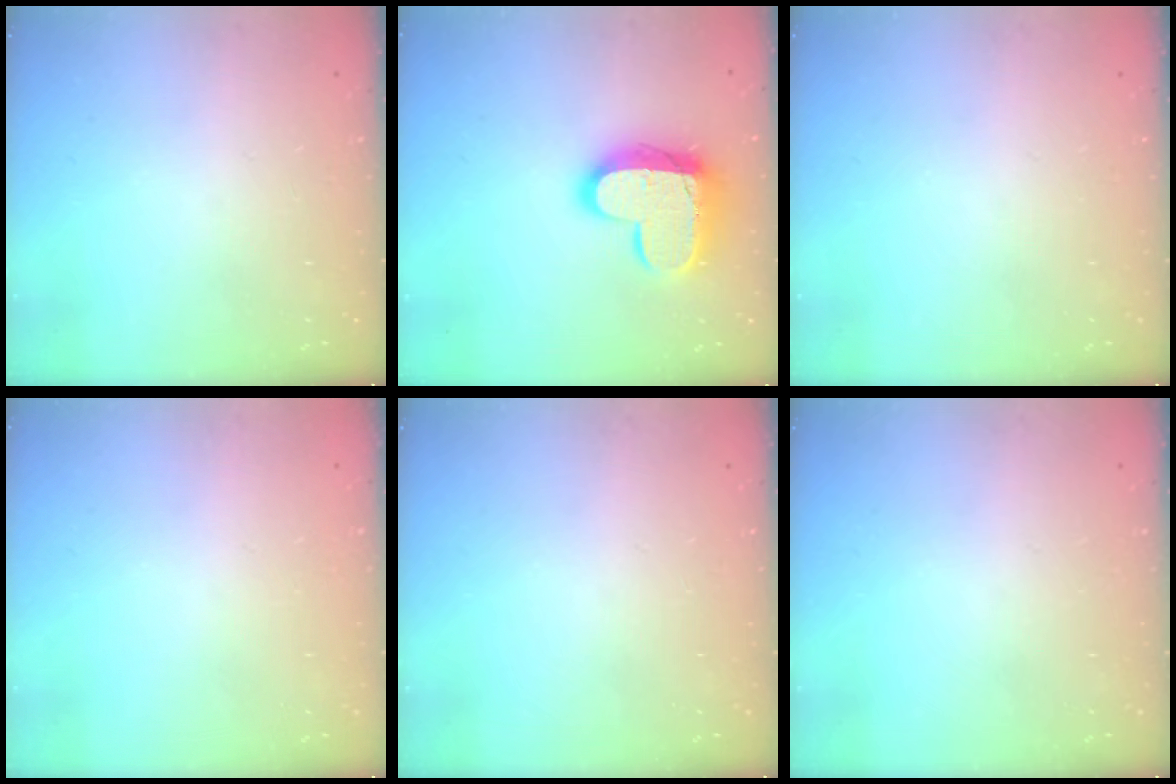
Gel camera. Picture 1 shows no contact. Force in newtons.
{"total": 16.7, "press": 16.6, "slide": 1.3}
{"total": 0.0}
{"total": 0.6, "press": 0.6, "slide": 0.2}
{"total": 0.0}
{"total": 0.0}